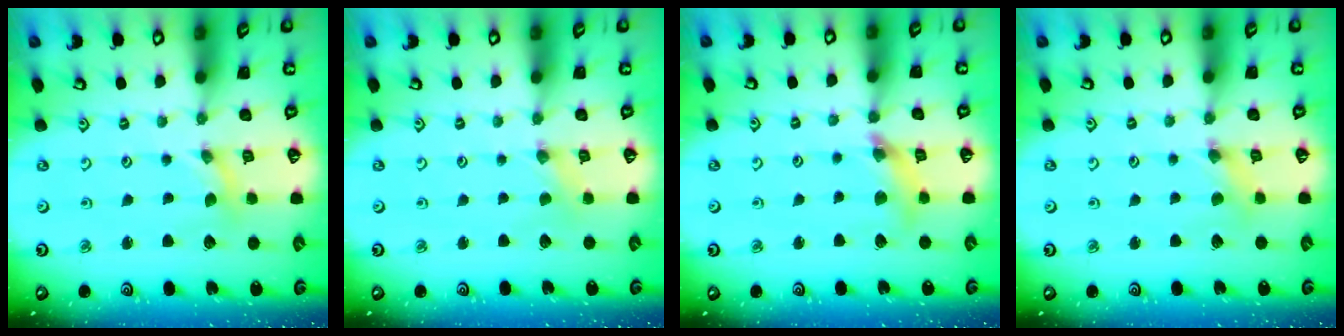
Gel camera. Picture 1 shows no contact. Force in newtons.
{"total": 0.0}
{"total": 10.4, "press": 10.4, "slide": 1.2}
{"total": 1.9, "press": 1.9, "slide": 0.2}